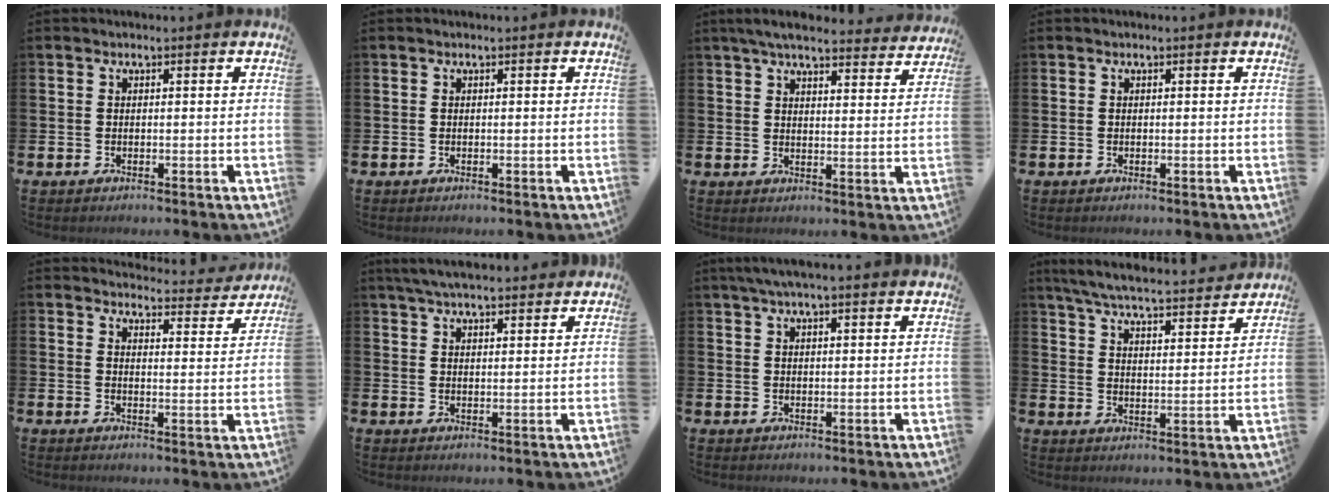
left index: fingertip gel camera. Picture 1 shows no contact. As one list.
[{"total": 0.0}, {"total": 5.6, "force": [5.2, 0.9, 1.8], "torque": [-0.042, -0.029, 0.090]}, {"total": 0.0}, {"total": 3.7, "force": [3.7, 0.6, 0.3], "torque": [0.004, -0.036, 0.058]}, {"total": 5.2, "force": [5.0, 0.7, 1.5], "torque": [-0.038, -0.015, 0.091]}, {"total": 3.7, "force": [3.2, 0.1, 1.8], "torque": [-0.039, -0.004, 0.058]}, {"total": 6.8, "force": [6.5, 0.5, 2.1], "torque": [-0.057, -0.046, 0.110]}]